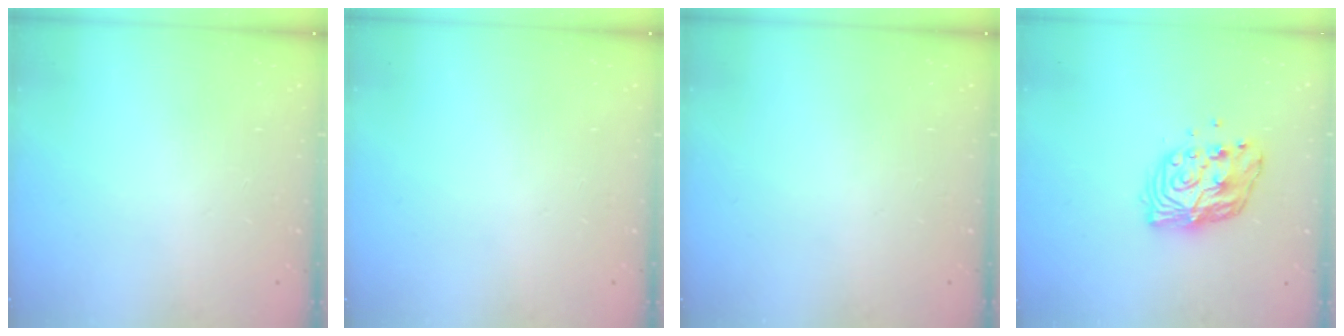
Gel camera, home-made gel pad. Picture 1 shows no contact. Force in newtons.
{"total": 0.0}
{"total": 0.0}
{"total": 11.1, "press": 11.1, "slide": 1.1}